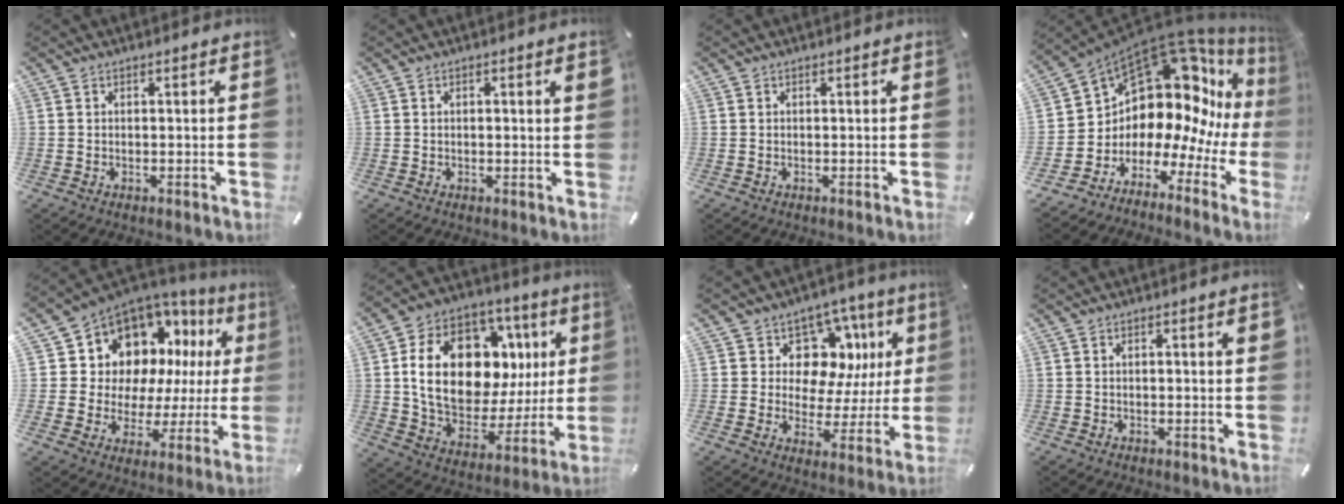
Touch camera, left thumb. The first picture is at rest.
{"total": 1.6, "force": [0.3, 0.2, 1.5], "torque": [-0.029, 0.000, 0.004]}
{"total": 0.0}
{"total": 15.3, "force": [8.4, 9.9, 8.1], "torque": [-0.134, -0.102, 0.158]}
{"total": 12.5, "force": [7.3, 9.2, 4.3], "torque": [-0.075, -0.087, 0.135]}
{"total": 22.3, "force": [6.3, 14.4, 15.8], "torque": [-0.280, -0.028, 0.113]}
{"total": 11.8, "force": [5.4, 9.1, 5.4], "torque": [-0.070, -0.050, 0.099]}
{"total": 1.7, "force": [0.3, 0.4, 1.6], "torque": [-0.030, 0.001, 0.003]}